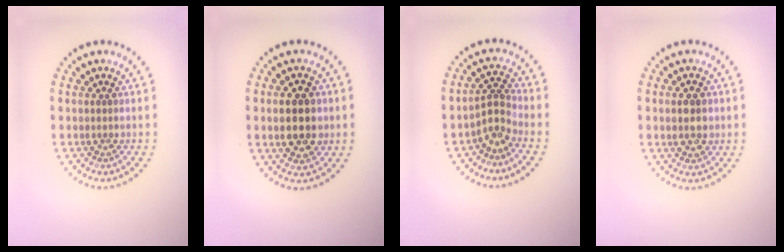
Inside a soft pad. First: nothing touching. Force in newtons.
{"total": 5.1, "press": 5.0, "slide": 0.3}
{"total": 2.5, "press": 1.6, "slide": 2.0}
{"total": 2.5, "press": 2.4, "slide": 0.4}